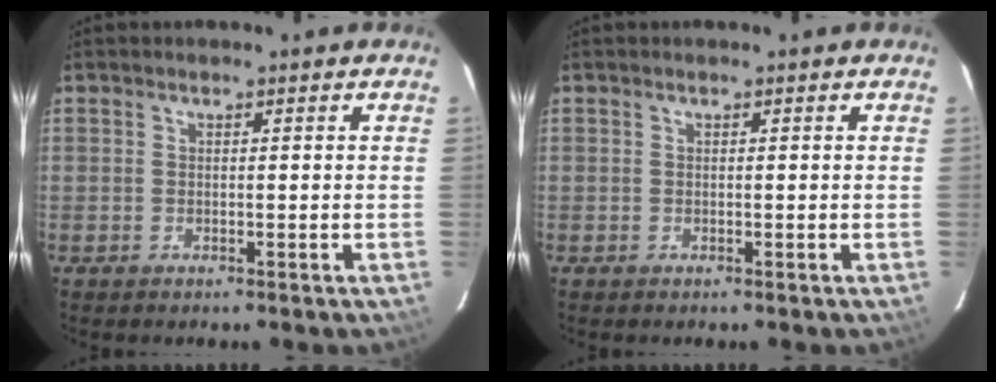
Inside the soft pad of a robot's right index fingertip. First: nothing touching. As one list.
[{"total": 0.0}]